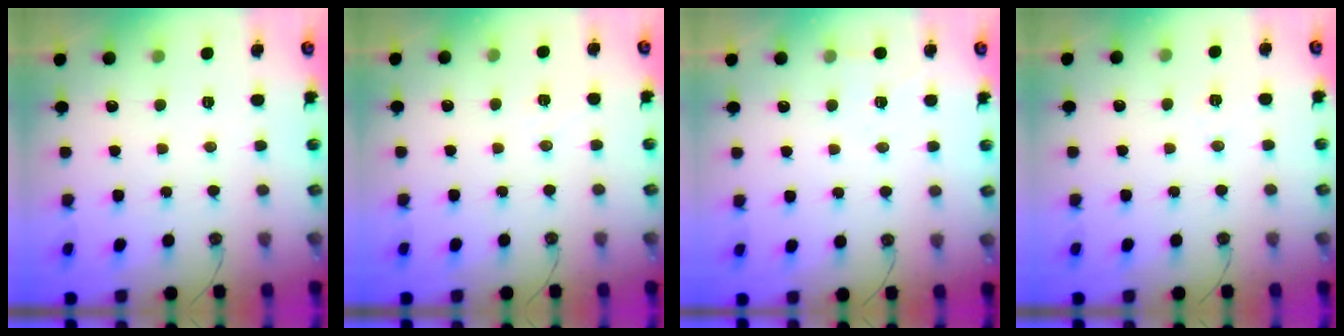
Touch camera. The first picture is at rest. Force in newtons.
{"total": 5.2, "press": 4.7, "slide": 2.3}
{"total": 4.7, "press": 3.0, "slide": 3.6}
{"total": 5.3, "press": 2.9, "slide": 4.5}